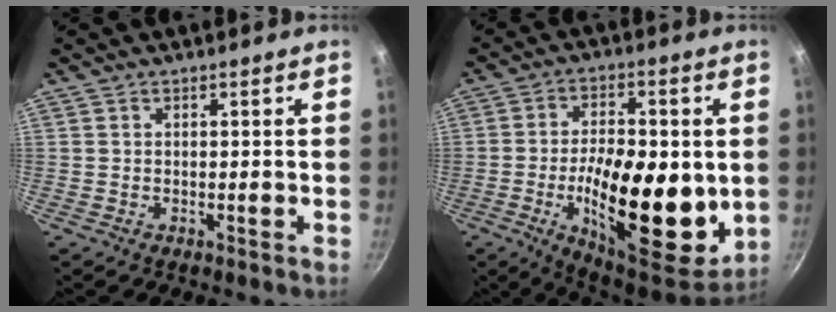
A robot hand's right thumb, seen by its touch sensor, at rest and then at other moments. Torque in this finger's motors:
{"motor_torque": [1.04, 3.97, 2.02, 0.01, 0.52]}